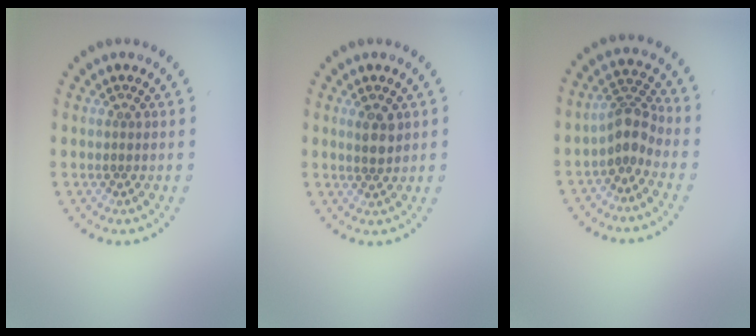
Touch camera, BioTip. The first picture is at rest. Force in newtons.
{"total": 1.9, "press": 1.8, "slide": 0.7}
{"total": 2.9, "press": 2.2, "slide": 1.8}